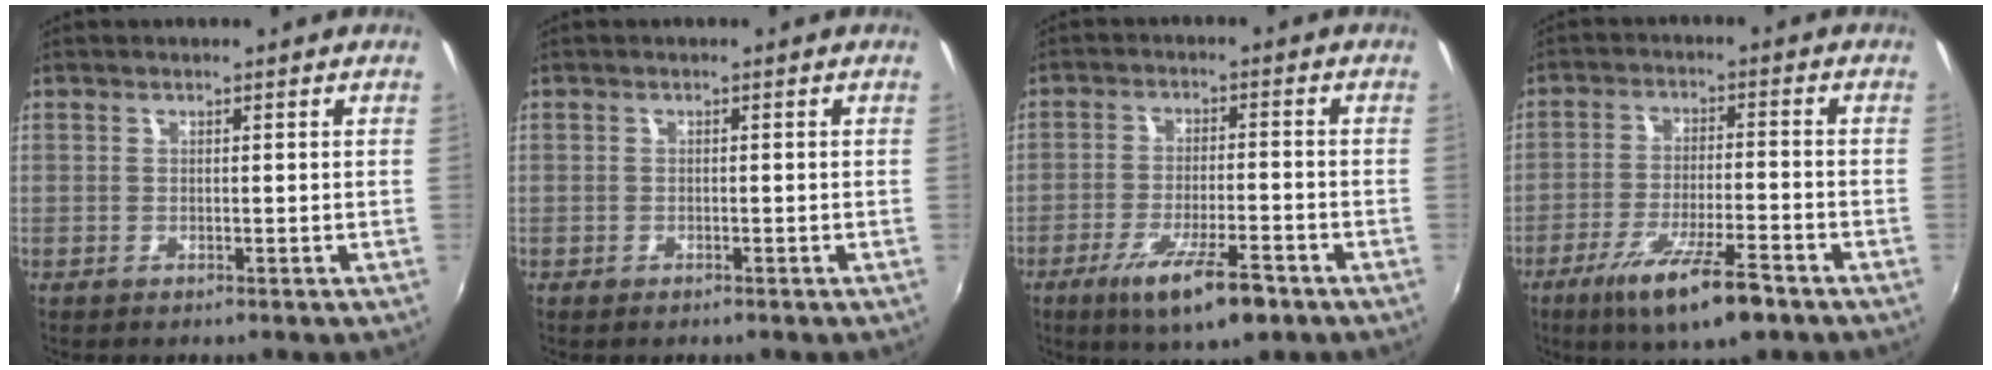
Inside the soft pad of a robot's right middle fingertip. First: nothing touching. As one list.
[{"total": 0.8, "force": [-0.7, 0.3, 0.4], "torque": [-0.010, -0.002, -0.013]}, {"total": 11.1, "force": [-6.8, 2.2, 8.4], "torque": [-0.170, -0.028, -0.114]}, {"total": 11.9, "force": [-7.6, 2.1, 8.9], "torque": [-0.182, -0.028, -0.133]}]